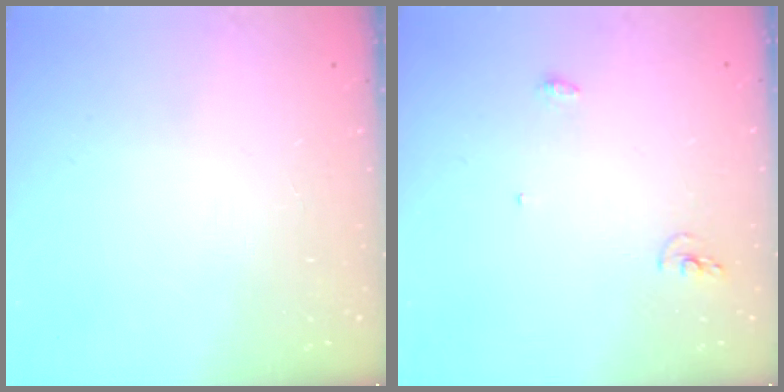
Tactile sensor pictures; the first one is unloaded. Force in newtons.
{"total": 4.5, "press": 4.2, "slide": 1.5}